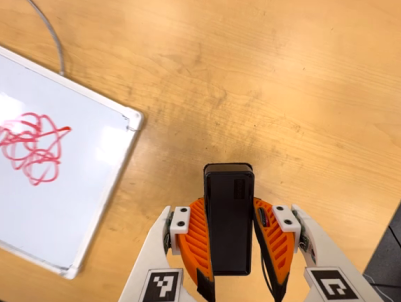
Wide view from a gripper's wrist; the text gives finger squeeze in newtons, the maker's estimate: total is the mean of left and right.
{"total": 4.1, "left": 2.9, "right": 5.4}